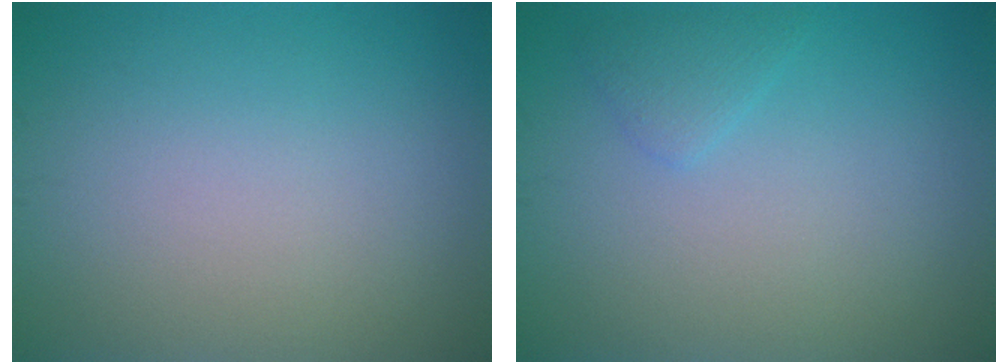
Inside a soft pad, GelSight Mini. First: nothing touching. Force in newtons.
{"total": 1.3, "press": 1.3, "slide": 0.1}